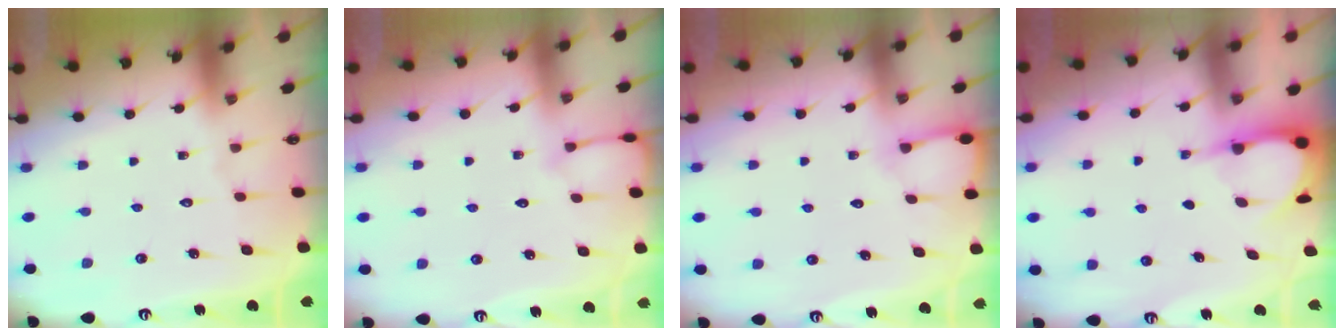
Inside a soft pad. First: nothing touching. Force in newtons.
{"total": 3.2, "press": 3.2, "slide": 0.4}
{"total": 3.9, "press": 3.9, "slide": 0.4}
{"total": 5.7, "press": 5.7, "slide": 0.2}